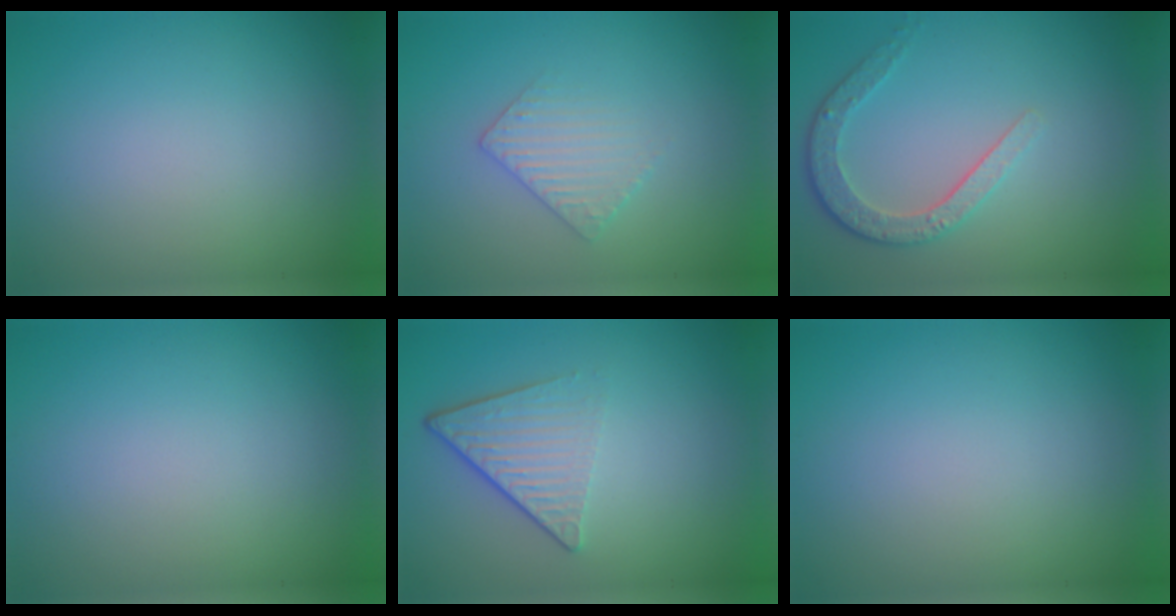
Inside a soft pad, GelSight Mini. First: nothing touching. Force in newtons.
{"total": 2.2, "press": 2.2, "slide": 0.5}
{"total": 3.5, "press": 2.8, "slide": 2.1}
{"total": 0.0}
{"total": 4.6, "press": 2.9, "slide": 3.5}
{"total": 0.0}